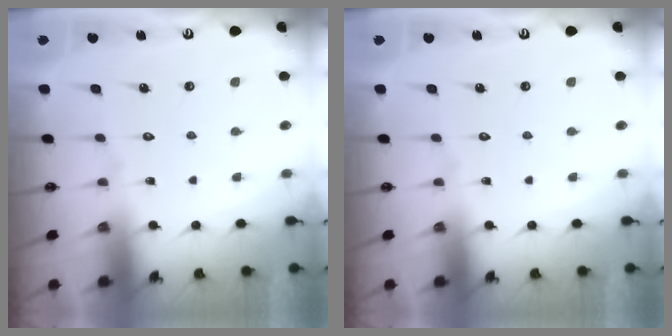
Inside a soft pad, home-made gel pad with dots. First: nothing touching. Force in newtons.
{"total": 0.0}